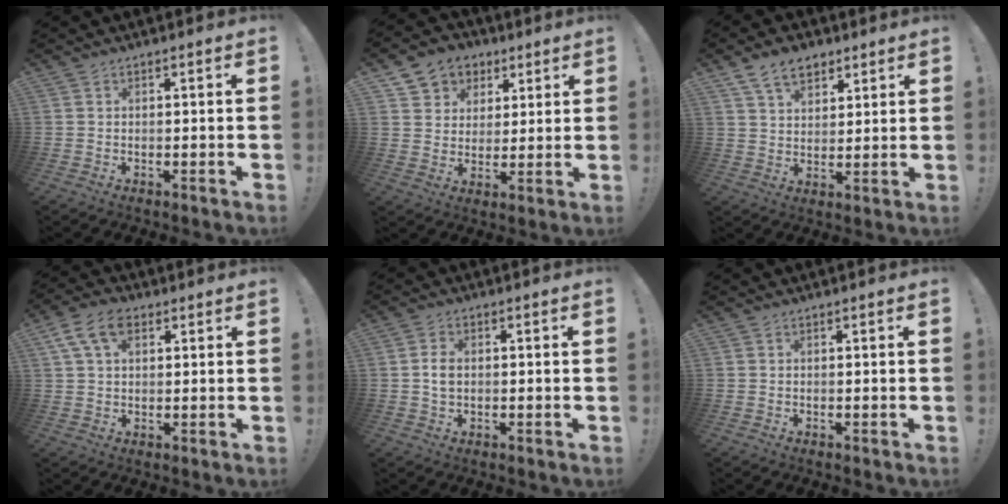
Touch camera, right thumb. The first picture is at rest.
{"total": 7.8, "force": [3.3, 7.0, 1.3], "torque": [-0.018, -0.026, 0.068]}
{"total": 9.4, "force": [6.0, 5.8, 4.4], "torque": [-0.079, -0.018, 0.116]}
{"total": 9.0, "force": [3.6, 5.5, 6.1], "torque": [-0.112, 0.002, 0.069]}
{"total": 3.5, "force": [0.0, 2.2, 2.7], "torque": [-0.040, 0.000, -0.004]}
{"total": 0.0}